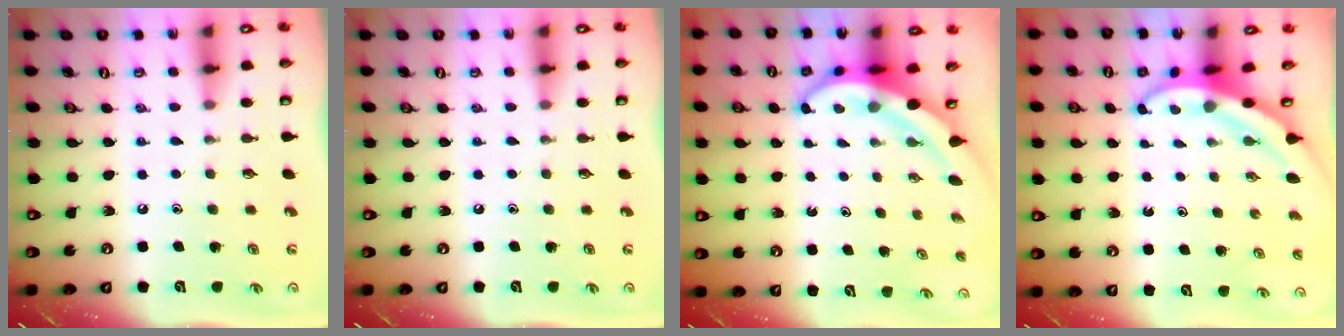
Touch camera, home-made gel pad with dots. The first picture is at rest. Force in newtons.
{"total": 0.0}
{"total": 6.2, "press": 6.0, "slide": 1.5}
{"total": 3.8, "press": 3.8, "slide": 0.5}